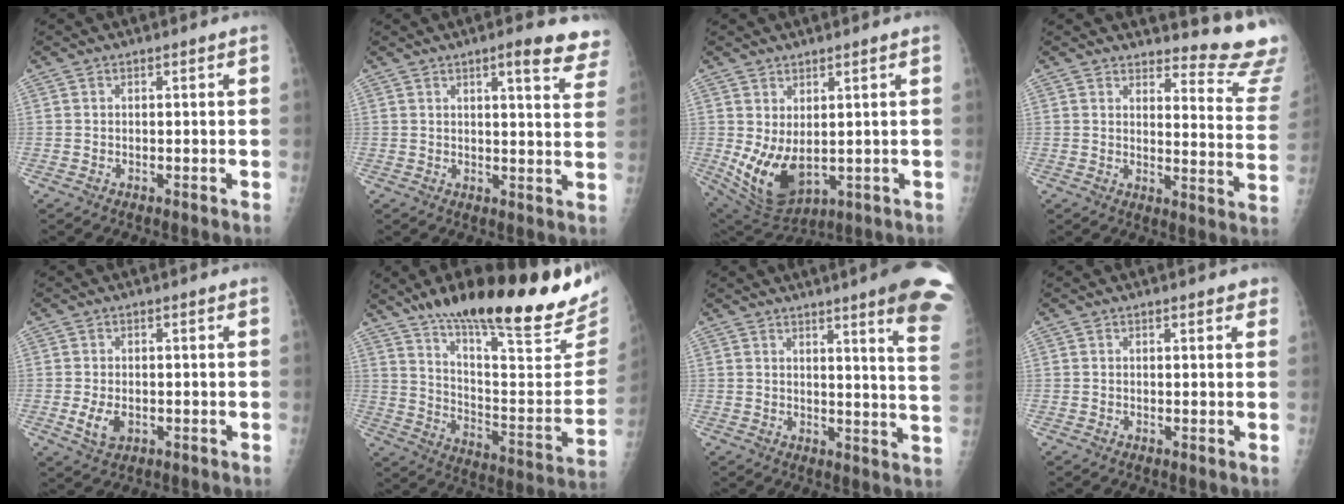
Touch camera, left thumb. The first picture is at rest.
{"total": 10.6, "force": [7.6, 2.2, 7.1], "torque": [-0.061, -0.031, 0.077]}
{"total": 10.5, "force": [0.6, 5.8, 8.8], "torque": [-0.150, -0.024, 0.038]}
{"total": 15.4, "force": [14.8, 2.5, 3.3], "torque": [-0.004, -0.170, 0.148]}
{"total": 3.7, "force": [-0.6, 2.3, 2.9], "torque": [-0.055, -0.006, -0.003]}
{"total": 29.5, "force": [21.3, 6.3, 19.5], "torque": [-0.269, -0.096, 0.325]}
{"total": 14.7, "force": [9.7, 0.6, 11.1], "torque": [-0.118, -0.058, 0.101]}
{"total": 2.3, "force": [1.7, 0.9, 1.2], "torque": [0.001, -0.002, 0.017]}